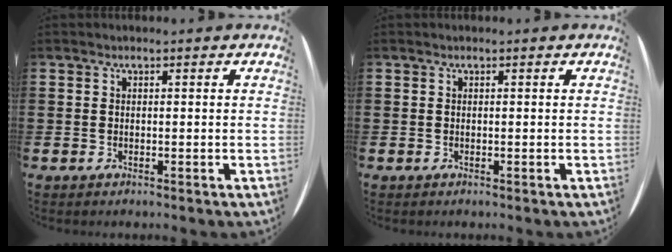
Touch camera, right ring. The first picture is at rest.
{"total": 0.0}